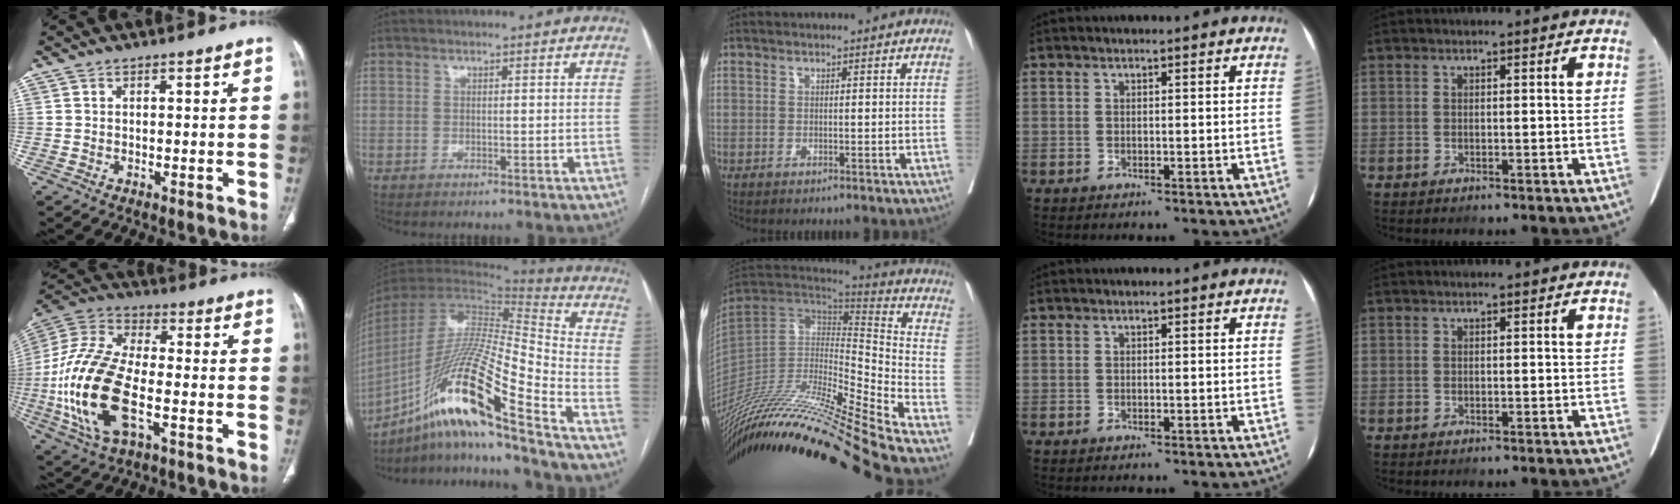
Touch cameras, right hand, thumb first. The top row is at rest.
{"thumb": {"total": 21.5, "force": [-5.3, 10.5, 18.0], "torque": [-0.394, 0.016, -0.094]}, "index": {"total": 21.9, "force": [-14.0, -0.3, 16.8], "torque": [-0.340, -0.024, -0.266]}, "middle": {"total": 33.8, "force": [-28.1, -1.2, 18.8], "torque": [-0.306, -0.068, -0.467]}}